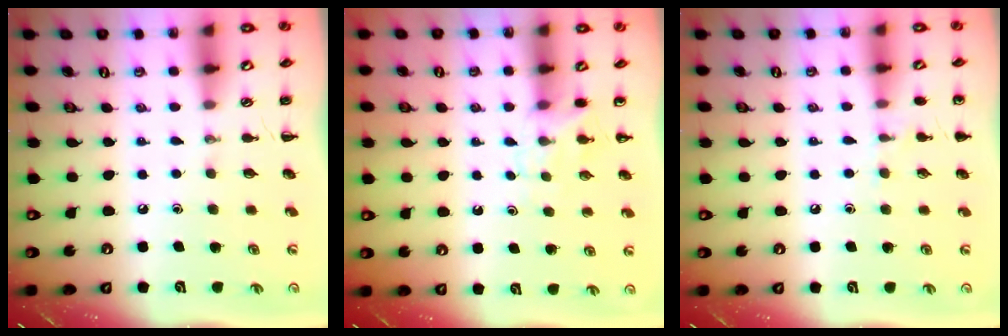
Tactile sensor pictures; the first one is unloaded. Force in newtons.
{"total": 3.8, "press": 3.6, "slide": 1.3}
{"total": 5.5, "press": 5.4, "slide": 1.3}